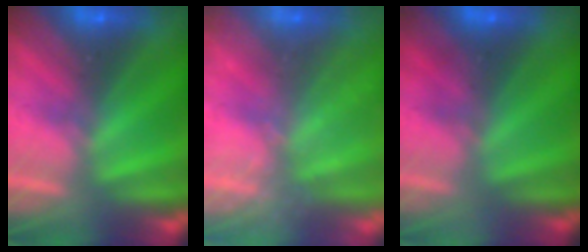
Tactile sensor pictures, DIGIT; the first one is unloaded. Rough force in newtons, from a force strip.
{"total": 2.4}
{"total": 1.7}